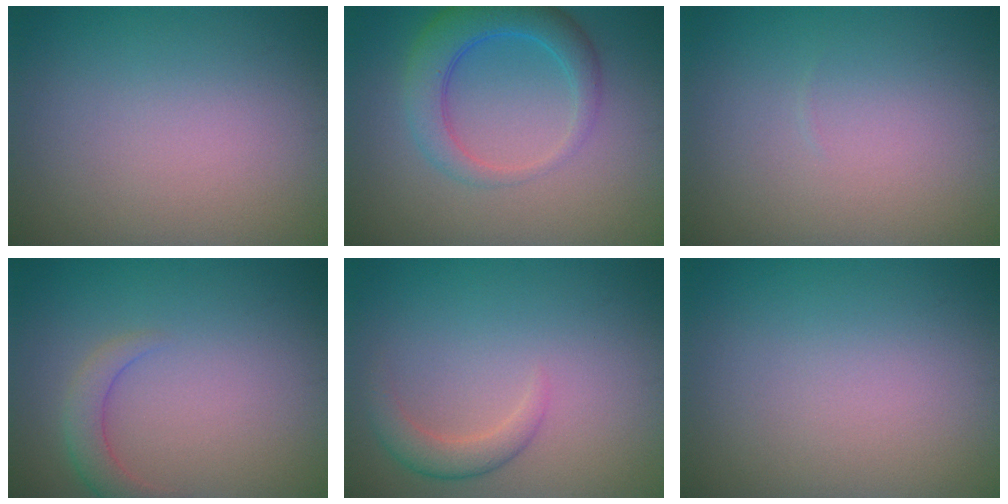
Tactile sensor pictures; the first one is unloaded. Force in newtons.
{"total": 4.3, "press": 4.3, "slide": 0.3}
{"total": 0.0}
{"total": 2.1, "press": 2.1, "slide": 0.2}
{"total": 2.1, "press": 2.1, "slide": 0.2}
{"total": 0.0}